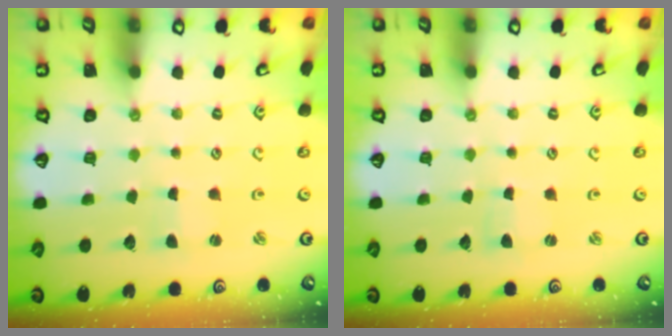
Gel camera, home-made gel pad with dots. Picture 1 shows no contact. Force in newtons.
{"total": 0.6, "press": 0.6, "slide": 0.0}